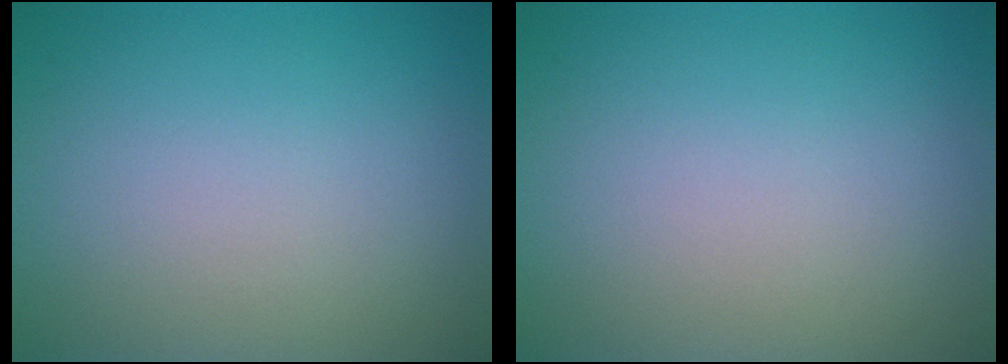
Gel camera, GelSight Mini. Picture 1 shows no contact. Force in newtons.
{"total": 0.0}